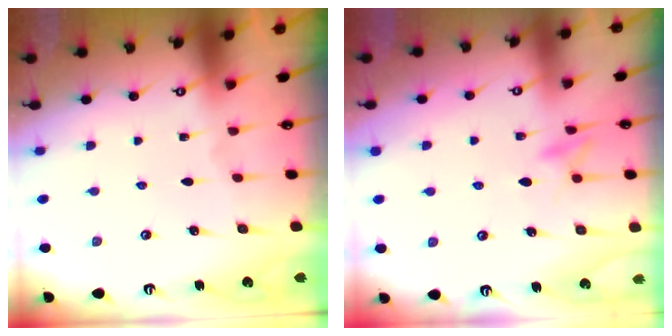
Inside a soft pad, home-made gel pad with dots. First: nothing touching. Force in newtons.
{"total": 9.9, "press": 9.9, "slide": 0.9}